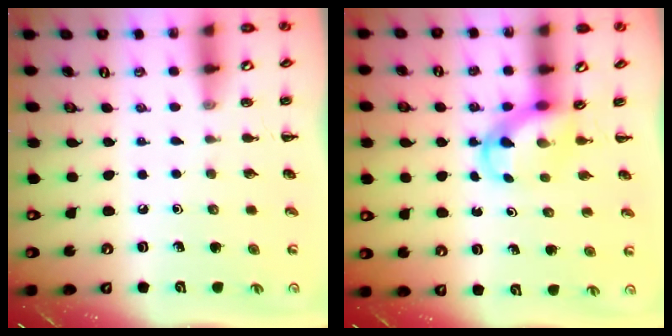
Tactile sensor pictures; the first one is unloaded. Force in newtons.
{"total": 4.6, "press": 4.6, "slide": 0.1}